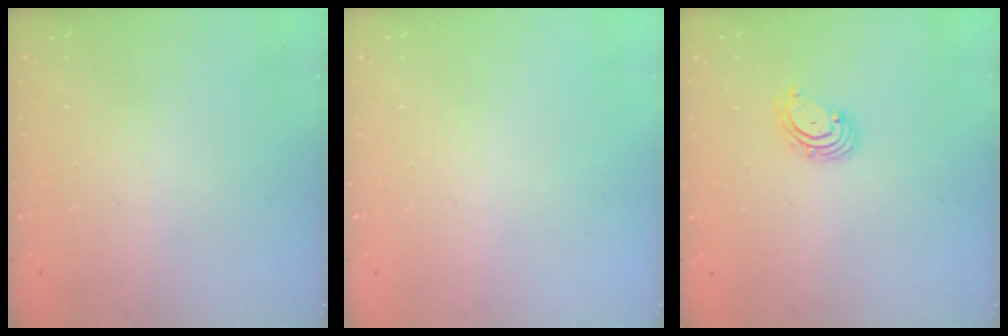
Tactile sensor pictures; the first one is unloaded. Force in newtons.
{"total": 0.0}
{"total": 2.7, "press": 2.7, "slide": 0.6}